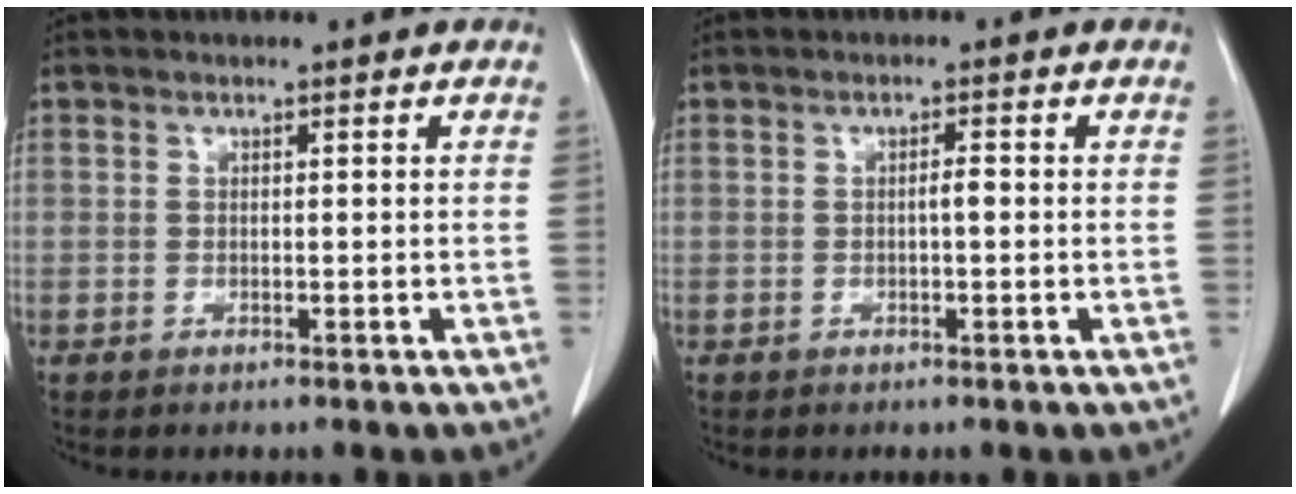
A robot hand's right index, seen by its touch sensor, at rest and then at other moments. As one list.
[{"total": 1.2, "force": [-0.2, 0.2, 1.2], "torque": [-0.020, 0.002, -0.003]}]